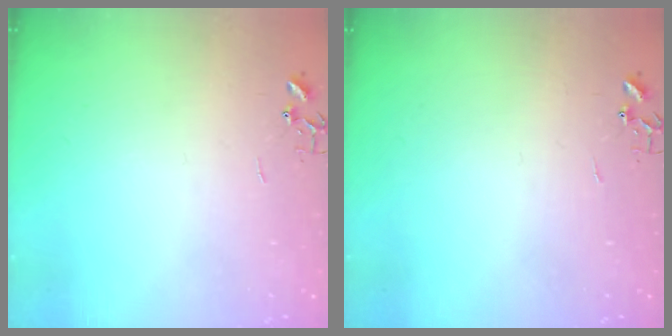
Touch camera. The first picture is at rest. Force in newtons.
{"total": 0.0}